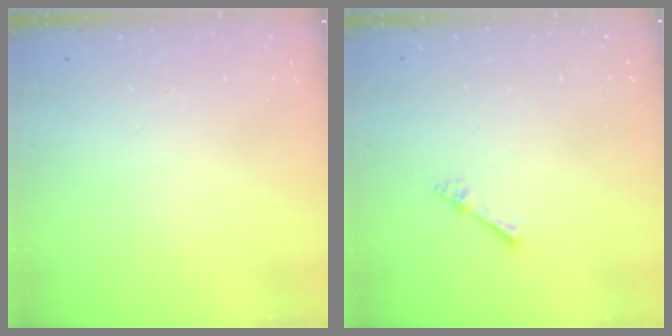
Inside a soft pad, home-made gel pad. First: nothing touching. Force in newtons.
{"total": 4.9, "press": 4.9, "slide": 0.6}